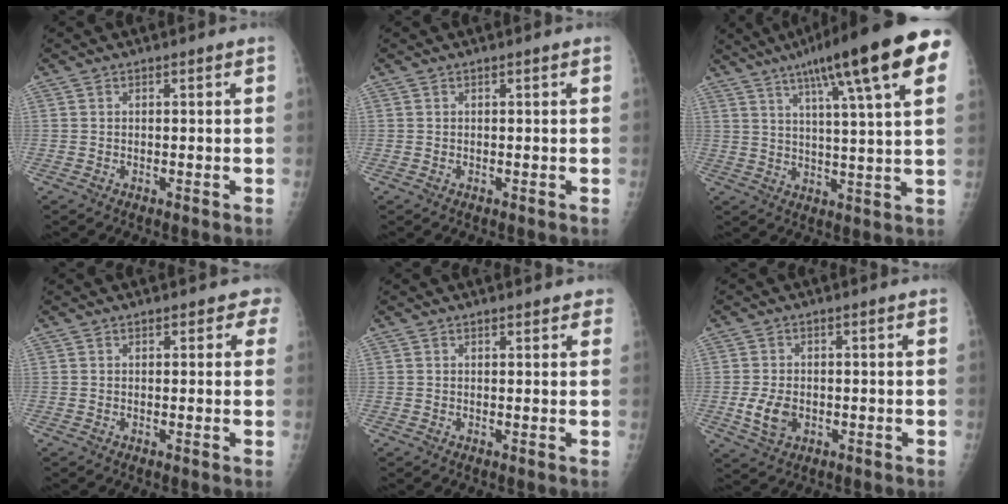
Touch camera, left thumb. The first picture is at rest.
{"total": 0.0}
{"total": 21.4, "force": [11.0, 3.0, 18.2], "torque": [-0.265, -0.002, 0.149]}
{"total": 2.1, "force": [1.3, 1.4, 0.8], "torque": [0.020, 0.000, 0.006]}
{"total": 2.1, "force": [1.6, 0.9, 1.0], "torque": [0.006, 0.000, 0.014]}
{"total": 5.1, "force": [-1.1, 3.5, 3.6], "torque": [-0.067, -0.002, -0.015]}